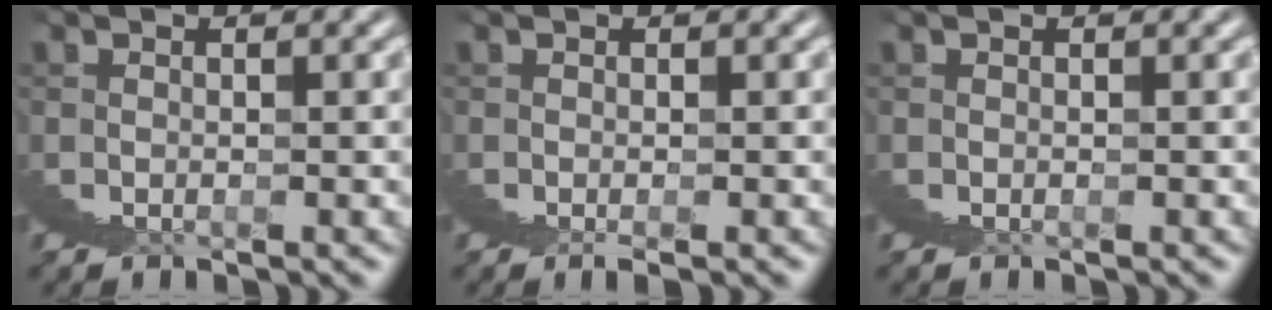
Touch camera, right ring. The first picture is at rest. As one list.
[{"total": 1.8, "force": [1.0, -1.5, -0.3], "torque": [0.016, 0.018, 0.011]}, {"total": 0.0}]